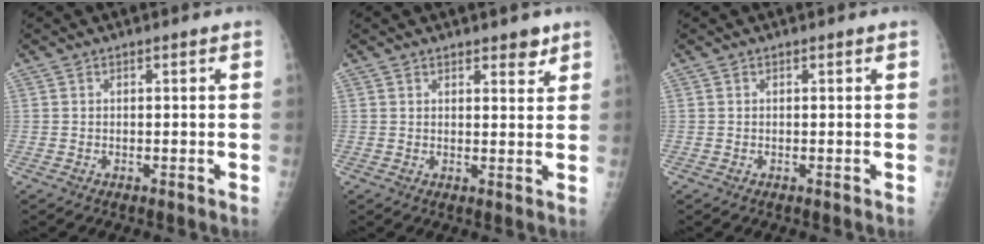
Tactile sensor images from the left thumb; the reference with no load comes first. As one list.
[{"total": 3.0, "force": [2.3, 1.3, 1.5], "torque": [-0.004, -0.014, 0.030]}, {"total": 0.0}]